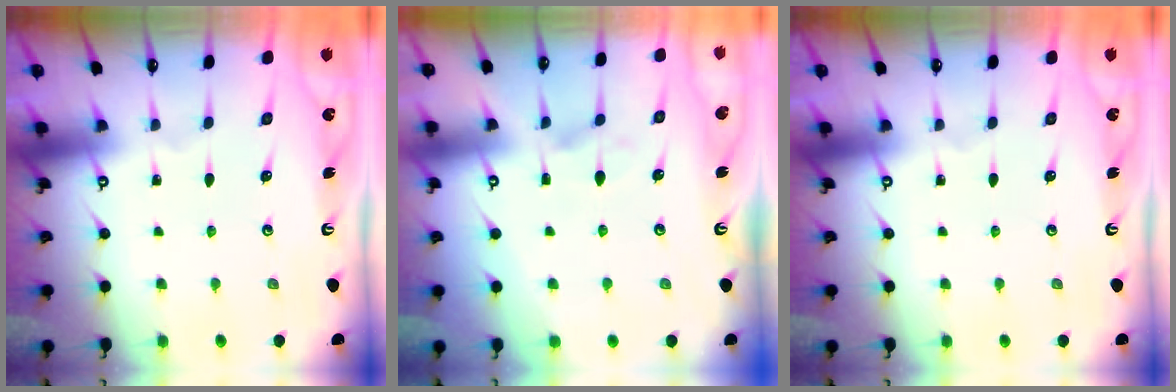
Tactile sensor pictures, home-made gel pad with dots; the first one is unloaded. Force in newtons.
{"total": 1.9, "press": 1.5, "slide": 1.1}
{"total": 0.0}